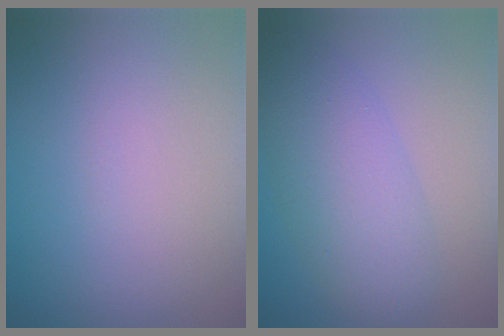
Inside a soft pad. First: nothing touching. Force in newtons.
{"total": 5.4, "press": 5.4, "slide": 0.1}